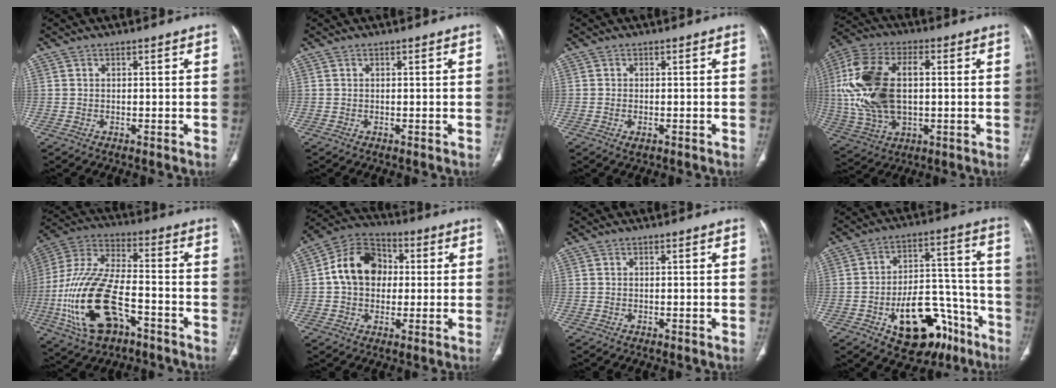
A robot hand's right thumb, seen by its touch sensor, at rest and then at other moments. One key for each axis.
{"total": 0.0}
{"total": 1.4, "fx": -0.7, "fy": 0.7, "fz": 1.1, "tx": -0.021, "ty": 0.001, "tz": -0.009}
{"total": 19.7, "fx": 1.3, "fy": 11.4, "fz": 16.1, "tx": -0.346, "ty": 0.010, "tz": 0.029}
{"total": 21.9, "fx": -7.8, "fy": 10.6, "fz": 17.5, "tx": -0.375, "ty": 0.031, "tz": -0.131}
{"total": 13.0, "fx": 1.1, "fy": 10.2, "fz": 8.0, "tx": -0.115, "ty": 0.027, "tz": 0.008}
{"total": 0.0}
{"total": 20.0, "fx": -10.2, "fy": 11.3, "fz": 13.0, "tx": -0.149, "ty": 0.083, "tz": -0.138}